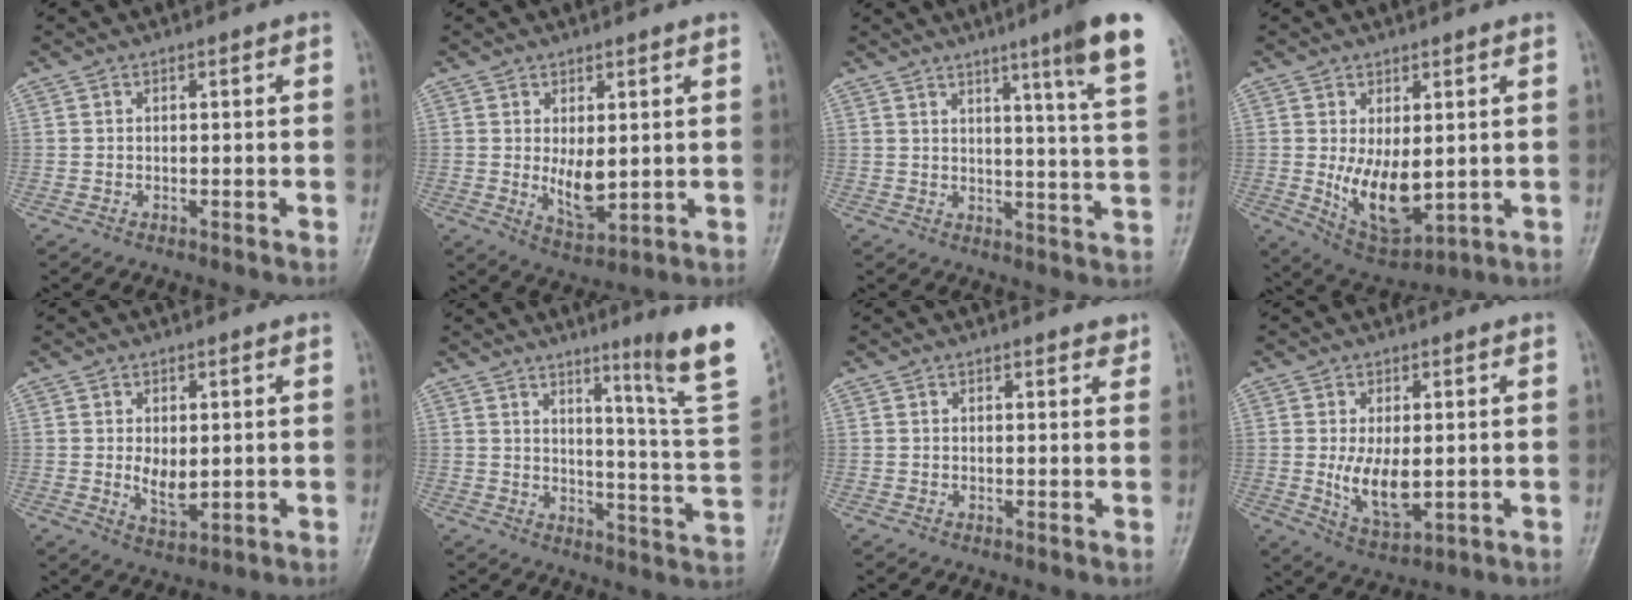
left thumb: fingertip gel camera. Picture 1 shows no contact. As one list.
[{"total": 6.1, "force": [0.6, 2.9, 5.3], "torque": [-0.077, -0.019, 0.023]}, {"total": 12.7, "force": [7.5, -0.1, 10.3], "torque": [-0.135, -0.043, 0.091]}, {"total": 10.0, "force": [0.1, 5.1, 8.6], "torque": [-0.127, -0.025, 0.025]}, {"total": 4.7, "force": [0.5, 2.6, 3.9], "torque": [-0.056, -0.014, 0.018]}, {"total": 16.4, "force": [9.5, 0.1, 13.3], "torque": [-0.162, -0.070, 0.132]}, {"total": 2.0, "force": [1.7, 0.7, 0.7], "torque": [0.005, -0.007, 0.017]}, {"total": 7.5, "force": [0.1, 3.7, 6.6], "torque": [-0.106, -0.019, 0.015]}]